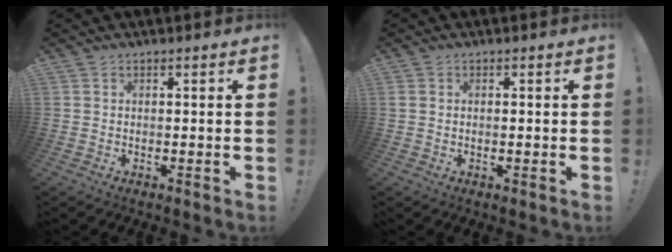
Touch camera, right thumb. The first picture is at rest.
{"total": 0.7, "force": [-0.1, 0.4, 0.5], "torque": [-0.007, 0.003, -0.002]}